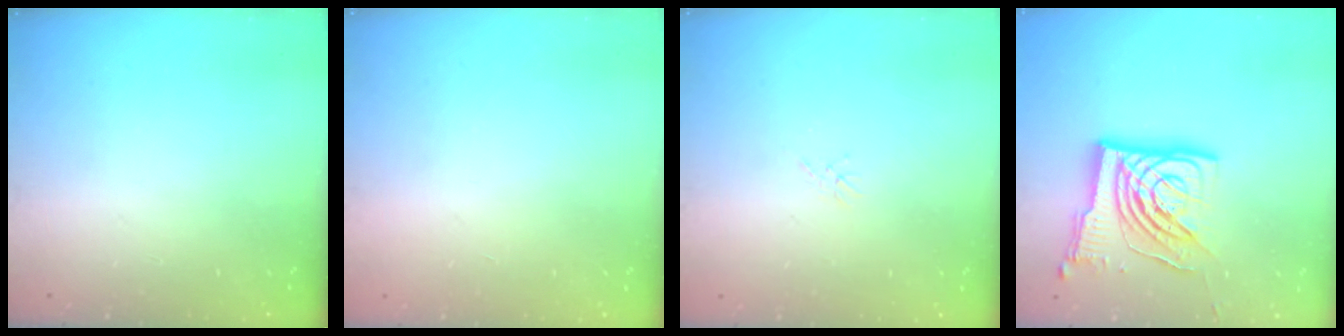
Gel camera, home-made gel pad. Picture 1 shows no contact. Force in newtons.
{"total": 1.0, "press": 0.9, "slide": 0.2}
{"total": 0.0}
{"total": 16.6, "press": 16.4, "slide": 2.1}